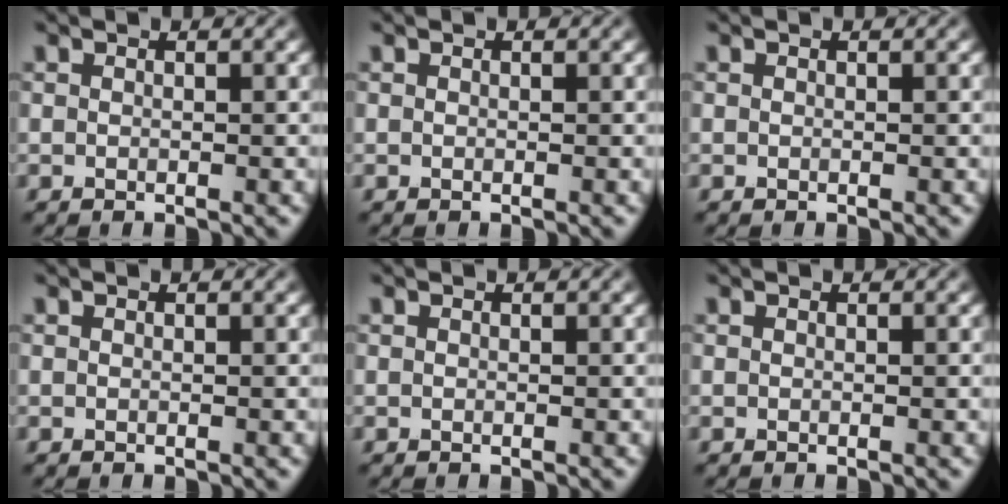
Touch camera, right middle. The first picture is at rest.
{"total": 0.0}
{"total": 0.0}
{"total": 0.0}
{"total": 0.0}
{"total": 0.0}